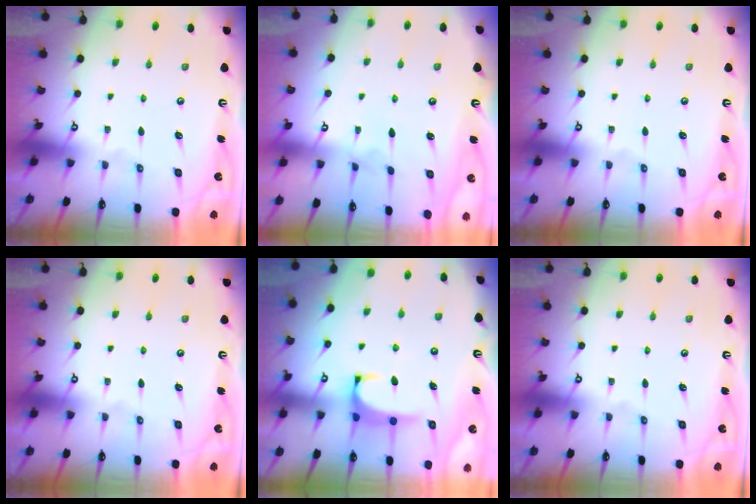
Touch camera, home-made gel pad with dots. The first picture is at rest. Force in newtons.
{"total": 3.7, "press": 3.7, "slide": 0.1}
{"total": 0.0}
{"total": 0.0}
{"total": 1.2, "press": 1.1, "slide": 0.5}
{"total": 0.0}